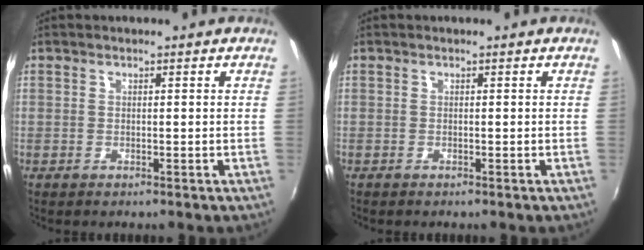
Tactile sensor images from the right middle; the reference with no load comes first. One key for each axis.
{"total": 0.0}